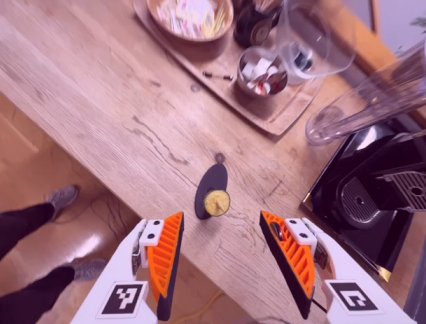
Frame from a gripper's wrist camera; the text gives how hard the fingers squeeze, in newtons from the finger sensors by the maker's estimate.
{"total": 0.5, "left": 0.3, "right": 0.7}